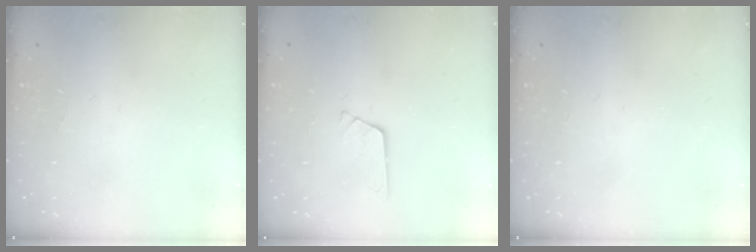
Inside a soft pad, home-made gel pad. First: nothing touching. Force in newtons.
{"total": 3.1, "press": 3.1, "slide": 0.3}
{"total": 0.0}